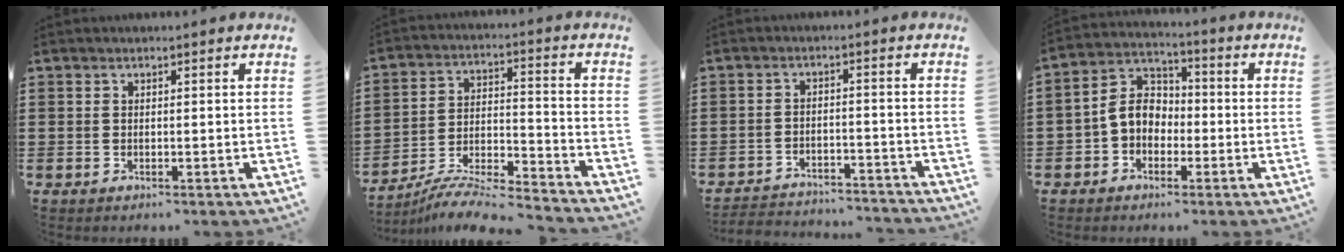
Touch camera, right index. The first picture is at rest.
{"total": 7.9, "force": [-7.4, 0.5, 2.6], "torque": [-0.048, 0.001, -0.147]}
{"total": 3.5, "force": [-3.5, 0.4, 0.3], "torque": [-0.017, 0.001, -0.076]}
{"total": 7.5, "force": [-1.0, 5.9, 4.4], "torque": [-0.116, 0.012, -0.026]}